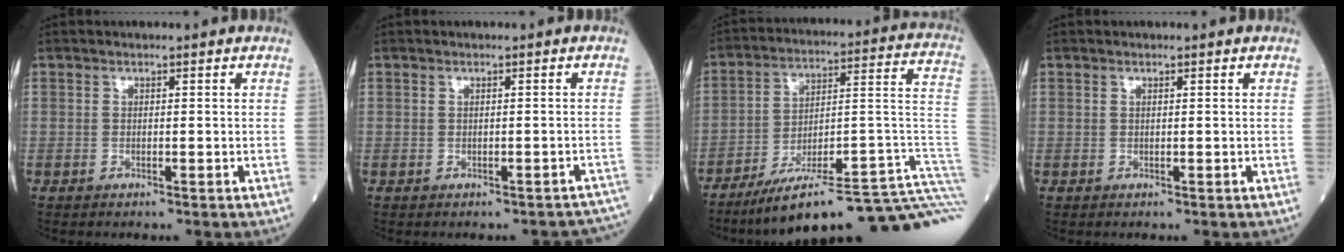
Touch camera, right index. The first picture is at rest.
{"total": 3.4, "force": [-2.9, 1.4, 1.0], "torque": [0.002, 0.009, -0.025]}
{"total": 27.9, "force": [-20.6, 0.8, 18.8], "torque": [-0.150, 0.013, -0.299]}
{"total": 0.0}